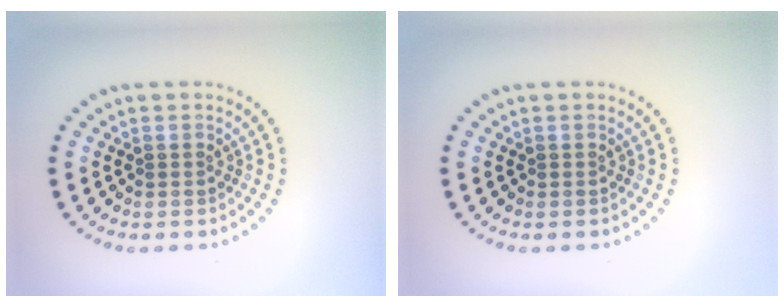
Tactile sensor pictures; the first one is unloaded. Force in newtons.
{"total": 0.0}